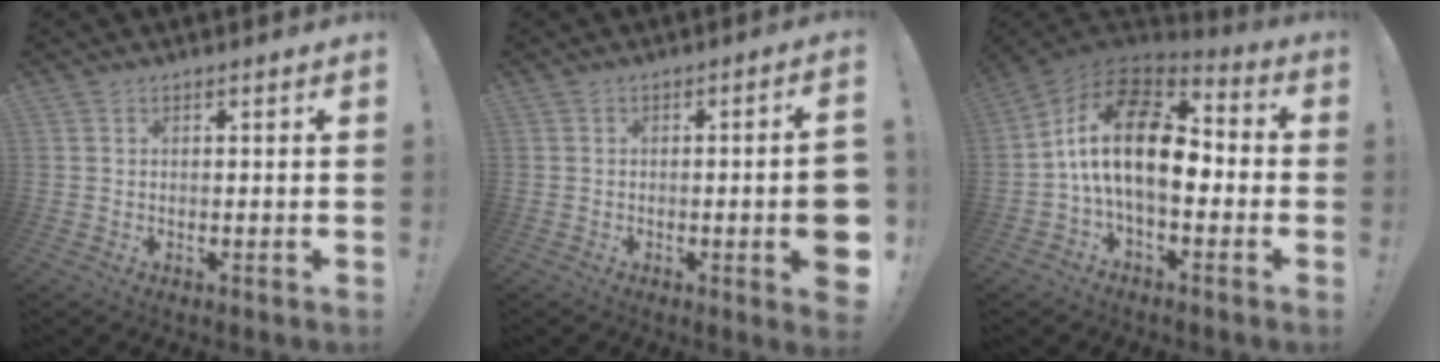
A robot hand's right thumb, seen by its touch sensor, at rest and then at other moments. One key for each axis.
{"total": 8.3, "fx": -1.8, "fy": 0.8, "fz": 8.0, "tx": -0.110, "ty": -0.003, "tz": -0.024}
{"total": 20.0, "fx": 1.6, "fy": 10.5, "fz": 17.0, "tx": -0.327, "ty": 0.008, "tz": 0.030}